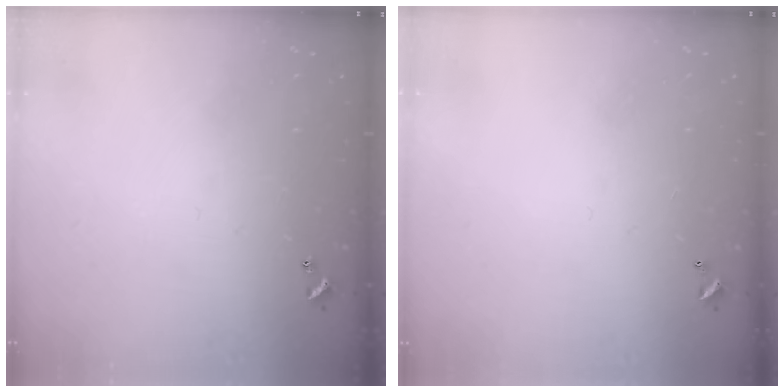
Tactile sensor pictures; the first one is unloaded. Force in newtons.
{"total": 2.8, "press": 2.8, "slide": 0.1}